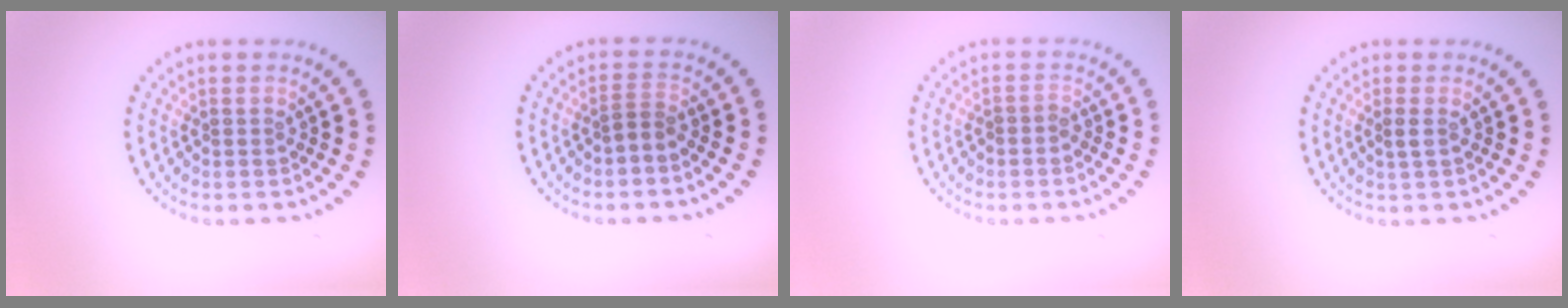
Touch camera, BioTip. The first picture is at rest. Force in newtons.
{"total": 1.4, "press": 0.9, "slide": 1.0}
{"total": 0.7, "press": 0.5, "slide": 0.5}
{"total": 0.7, "press": 0.6, "slide": 0.2}